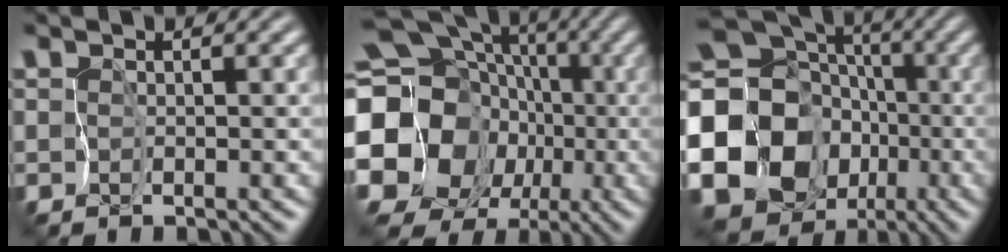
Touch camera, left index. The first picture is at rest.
{"total": 23.9, "force": [-3.6, 21.7, 9.3], "torque": [-0.192, -0.009, -0.097]}
{"total": 20.5, "force": [-5.2, 17.9, 8.6], "torque": [-0.184, -0.009, -0.125]}